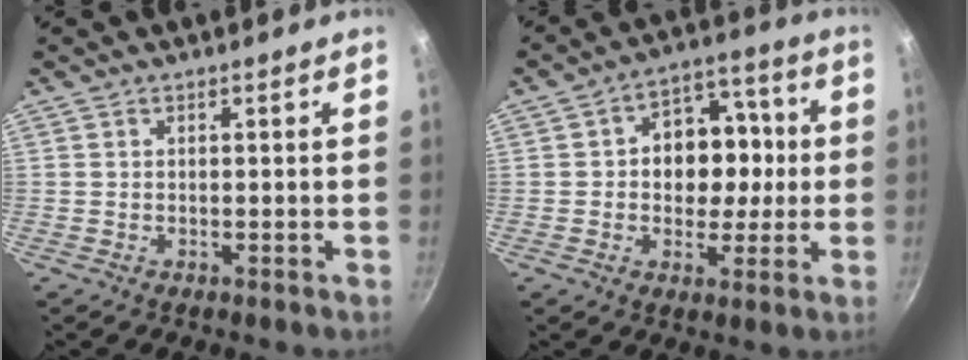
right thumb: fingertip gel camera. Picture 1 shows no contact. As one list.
[{"total": 12.6, "force": [0.2, 9.8, 7.9], "torque": [-0.056, 0.021, -0.006]}]